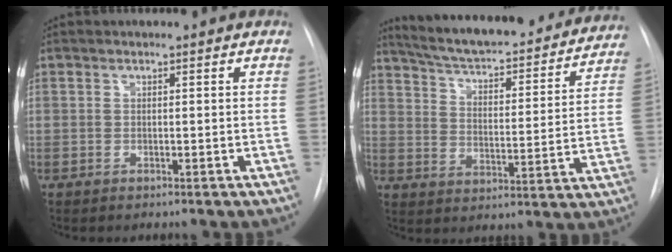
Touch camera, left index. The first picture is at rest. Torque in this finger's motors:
{"motor_torque": [-0.21, -1.02, 0.21, 0.11]}